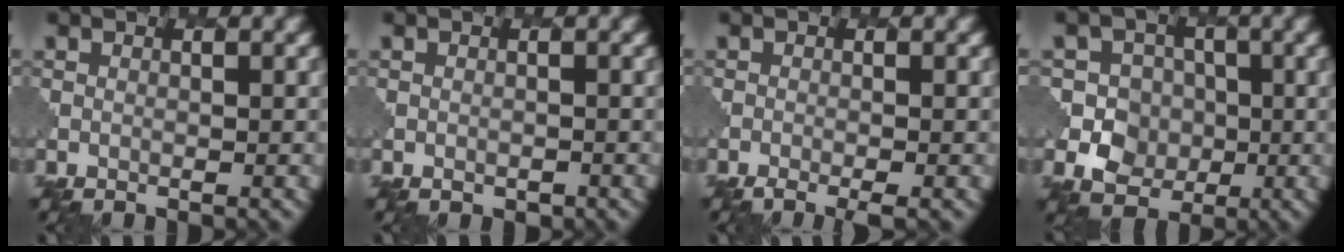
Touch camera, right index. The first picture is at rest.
{"total": 0.7, "force": [-0.5, 0.5, 0.1], "torque": [-0.004, -0.002, -0.006]}
{"total": 2.0, "force": [-1.3, 0.4, 1.5], "torque": [-0.021, -0.003, -0.027]}
{"total": 5.7, "force": [-0.9, 5.4, 1.6], "torque": [-0.010, 0.008, -0.036]}